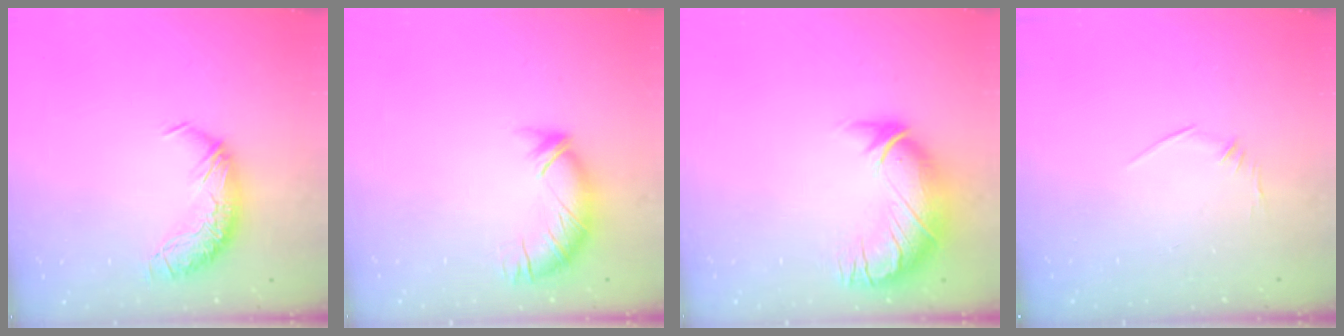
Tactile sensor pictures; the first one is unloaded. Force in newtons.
{"total": 3.0, "press": 2.9, "slide": 0.8}
{"total": 2.9, "press": 0.3, "slide": 2.9}
{"total": 7.2, "press": 7.2, "slide": 1.0}